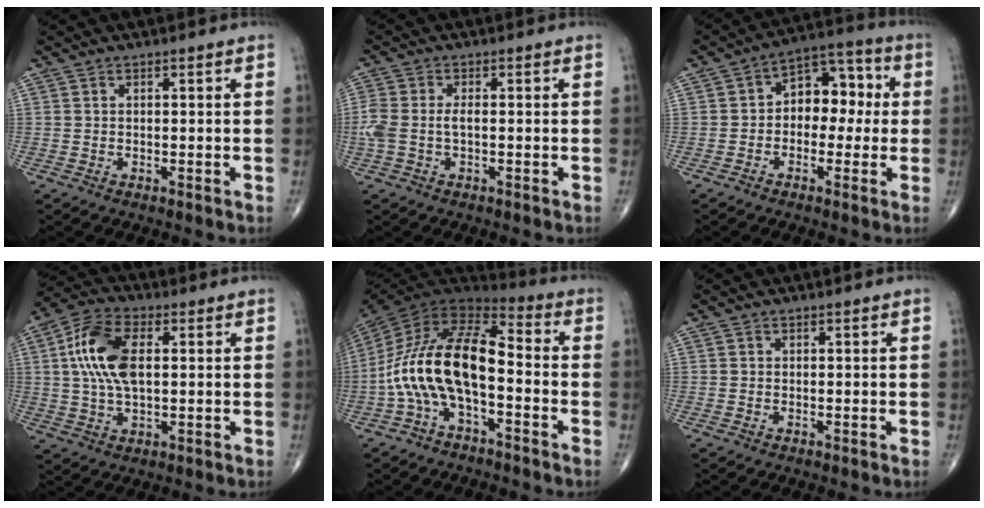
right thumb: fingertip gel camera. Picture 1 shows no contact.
{"total": 5.2, "force": [-0.6, 2.7, 4.4], "torque": [-0.124, 0.013, -0.011]}
{"total": 10.2, "force": [0.2, 7.0, 7.4], "torque": [-0.063, 0.036, -0.012]}
{"total": 12.0, "force": [1.9, 6.4, 10.0], "torque": [-0.204, 0.011, 0.033]}
{"total": 16.9, "force": [-3.7, 7.8, 14.6], "torque": [-0.276, 0.063, -0.078]}
{"total": 0.0}